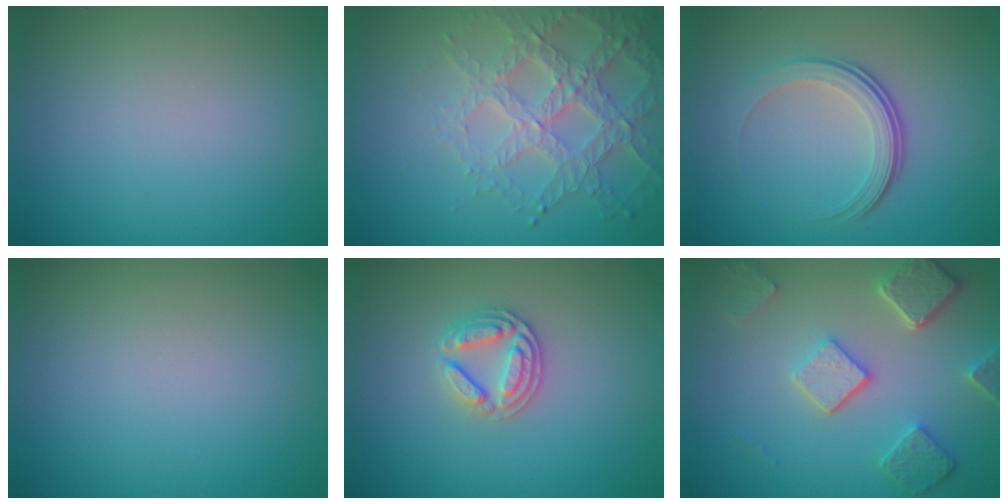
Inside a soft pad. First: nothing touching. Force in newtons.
{"total": 4.5, "press": 4.0, "slide": 2.0}
{"total": 4.0, "press": 2.6, "slide": 3.0}
{"total": 0.0}
{"total": 2.7, "press": 2.7, "slide": 0.6}
{"total": 4.9, "press": 3.9, "slide": 3.0}